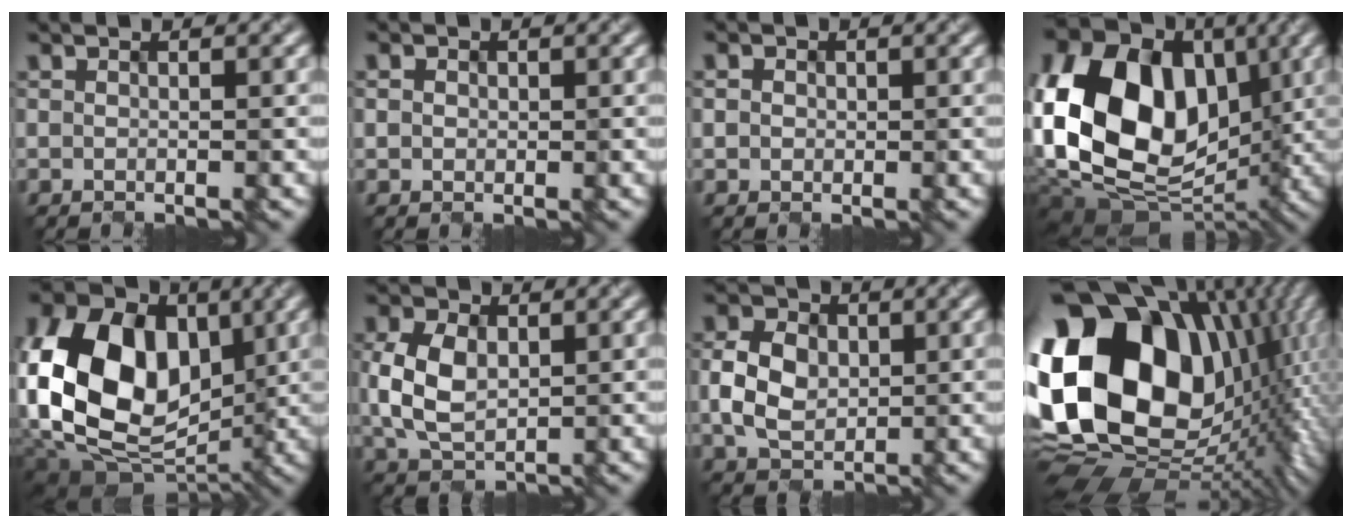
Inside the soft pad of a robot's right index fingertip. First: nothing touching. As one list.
[{"total": 0.8, "force": [0.0, 0.8, -0.2], "torque": [0.002, -0.003, 0.005]}, {"total": 1.1, "force": [0.0, 1.1, -0.1], "torque": [0.000, -0.003, 0.003]}, {"total": 16.7, "force": [0.4, 12.0, 11.6], "torque": [-0.232, 0.008, -0.002]}, {"total": 15.0, "force": [0.3, 10.7, 10.5], "torque": [-0.218, -0.002, -0.002]}, {"total": 5.2, "force": [0.0, 3.7, 3.6], "torque": [-0.090, 0.005, 0.003]}, {"total": 4.4, "force": [-0.3, 3.5, 2.6], "torque": [-0.058, 0.002, -0.005]}, {"total": 22.0, "force": [2.4, 16.6, 14.2], "torque": [-0.313, -0.028, 0.077]}]